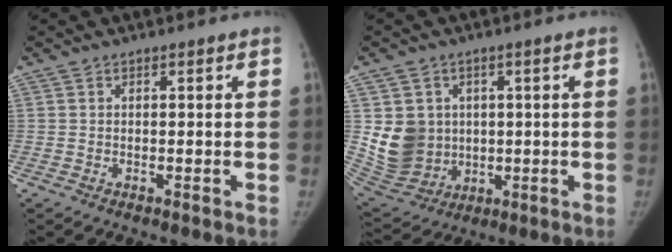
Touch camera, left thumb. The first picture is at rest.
{"total": 11.1, "force": [1.2, 9.9, 4.8], "torque": [-0.060, -0.007, 0.050]}